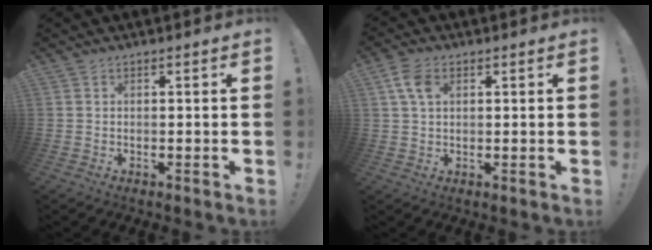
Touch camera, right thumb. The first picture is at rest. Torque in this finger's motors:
{"motor_torque": [0.46, 0.93, 0.60, -0.05, -0.01]}